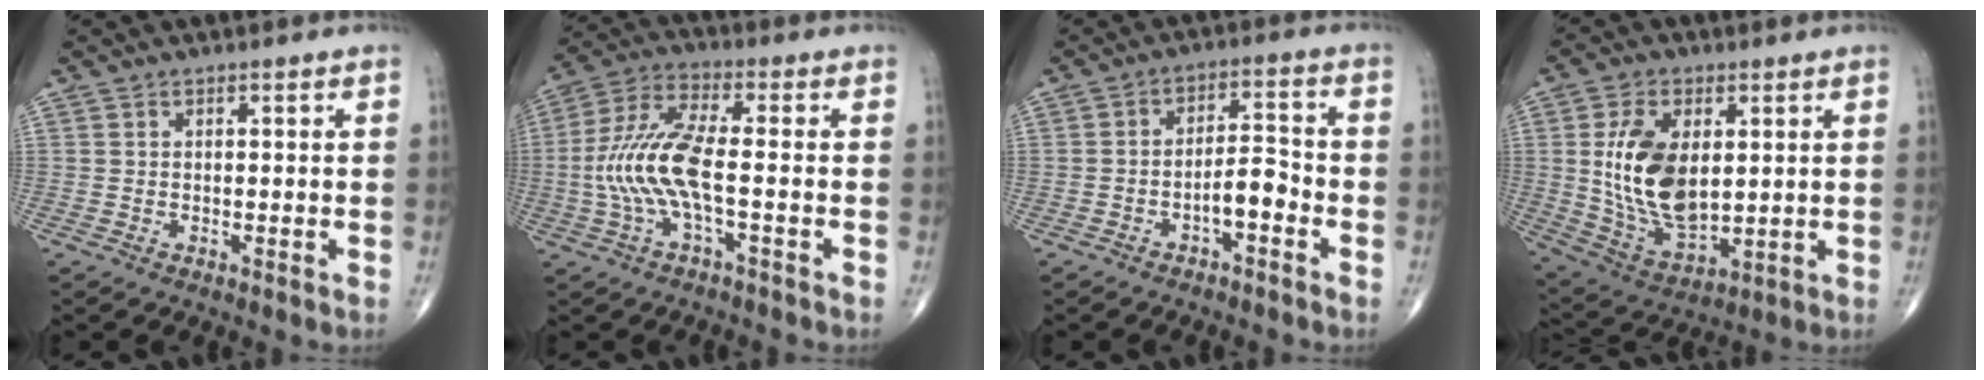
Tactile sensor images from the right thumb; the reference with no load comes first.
{"total": 11.7, "force": [-1.8, 3.3, 11.1], "torque": [-0.258, 0.032, -0.038]}
{"total": 5.6, "force": [-2.5, 2.2, 4.5], "torque": [-0.065, 0.033, -0.042]}
{"total": 15.5, "force": [2.2, 8.7, 12.6], "torque": [-0.222, -0.018, 0.053]}